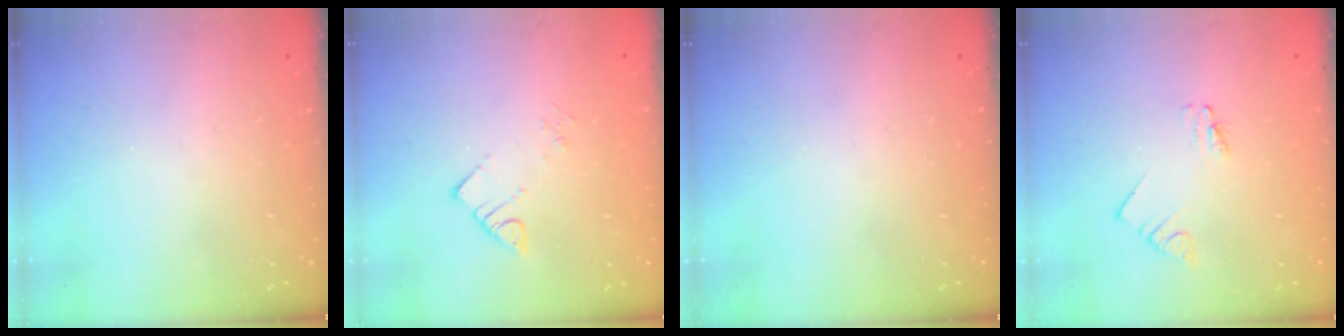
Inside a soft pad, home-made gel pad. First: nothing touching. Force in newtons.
{"total": 3.3, "press": 3.3, "slide": 0.1}
{"total": 0.0}
{"total": 1.1, "press": 1.1, "slide": 0.0}